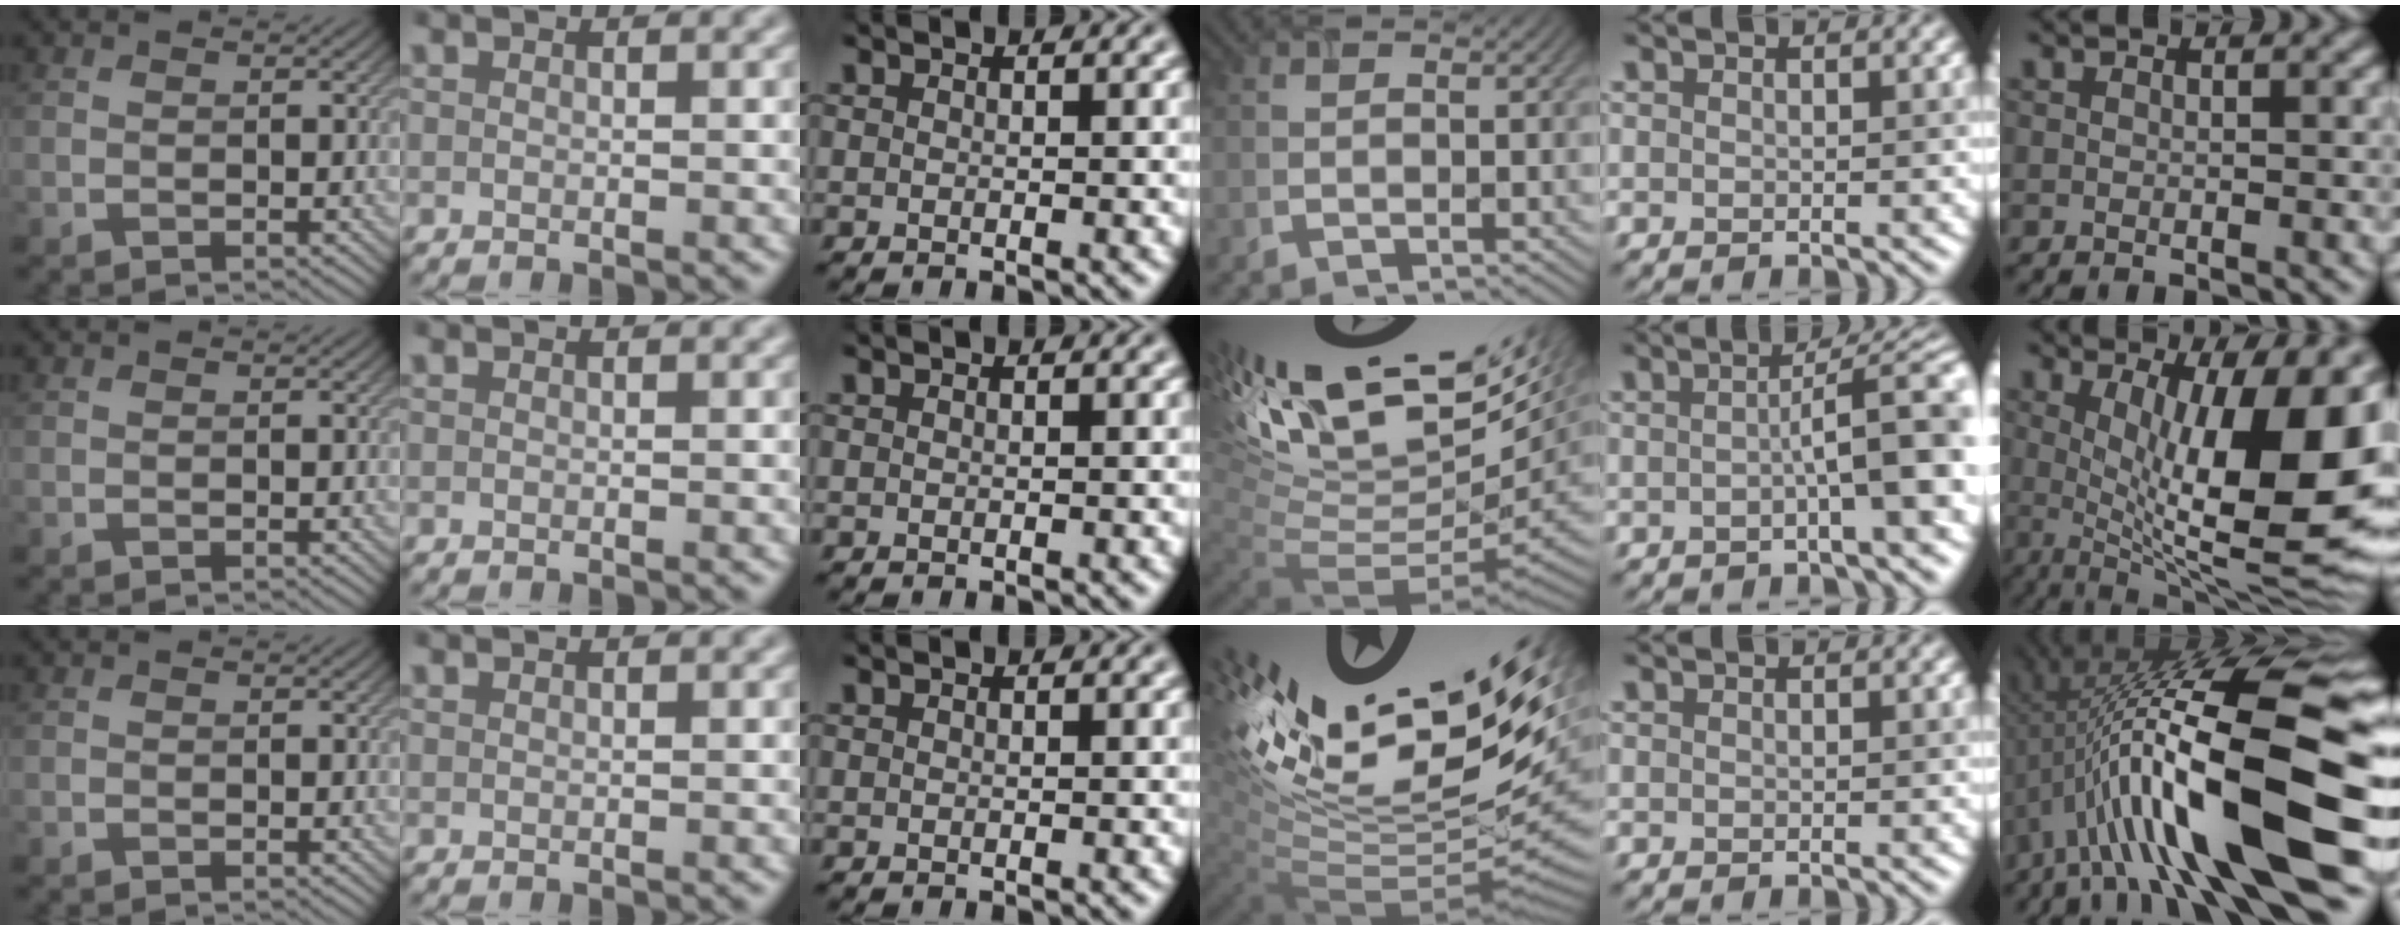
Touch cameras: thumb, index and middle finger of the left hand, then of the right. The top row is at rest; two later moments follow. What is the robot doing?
{"motion": "screw", "object": "timer"}